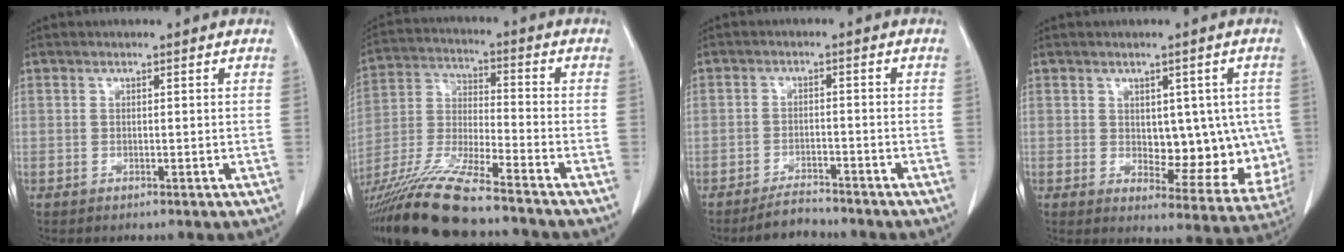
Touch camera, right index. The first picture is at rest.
{"total": 19.0, "force": [-15.8, 1.0, 10.4], "torque": [-0.234, -0.042, -0.290]}
{"total": 3.6, "force": [-3.4, 1.0, 0.6], "torque": [-0.012, -0.004, -0.058]}
{"total": 10.9, "force": [0.7, 5.8, 9.2], "torque": [-0.092, 0.005, 0.028]}